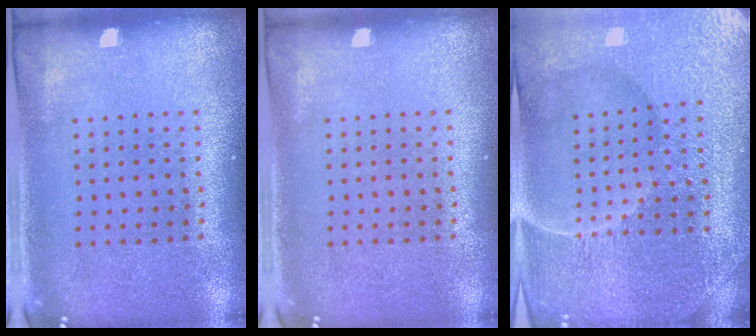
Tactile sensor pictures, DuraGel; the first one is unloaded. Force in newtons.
{"total": 0.0}
{"total": 5.0, "press": 4.8, "slide": 1.7}